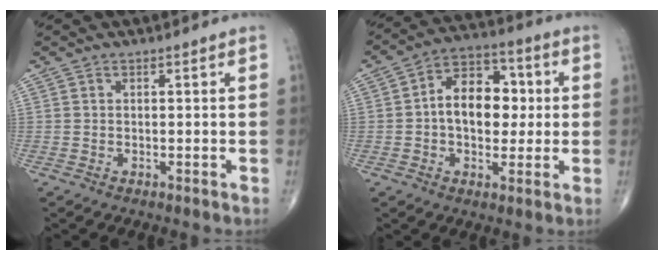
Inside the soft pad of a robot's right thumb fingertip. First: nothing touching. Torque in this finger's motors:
{"motor_torque": [-0.33, 0.89, 0.73, 0.43, 0.09]}